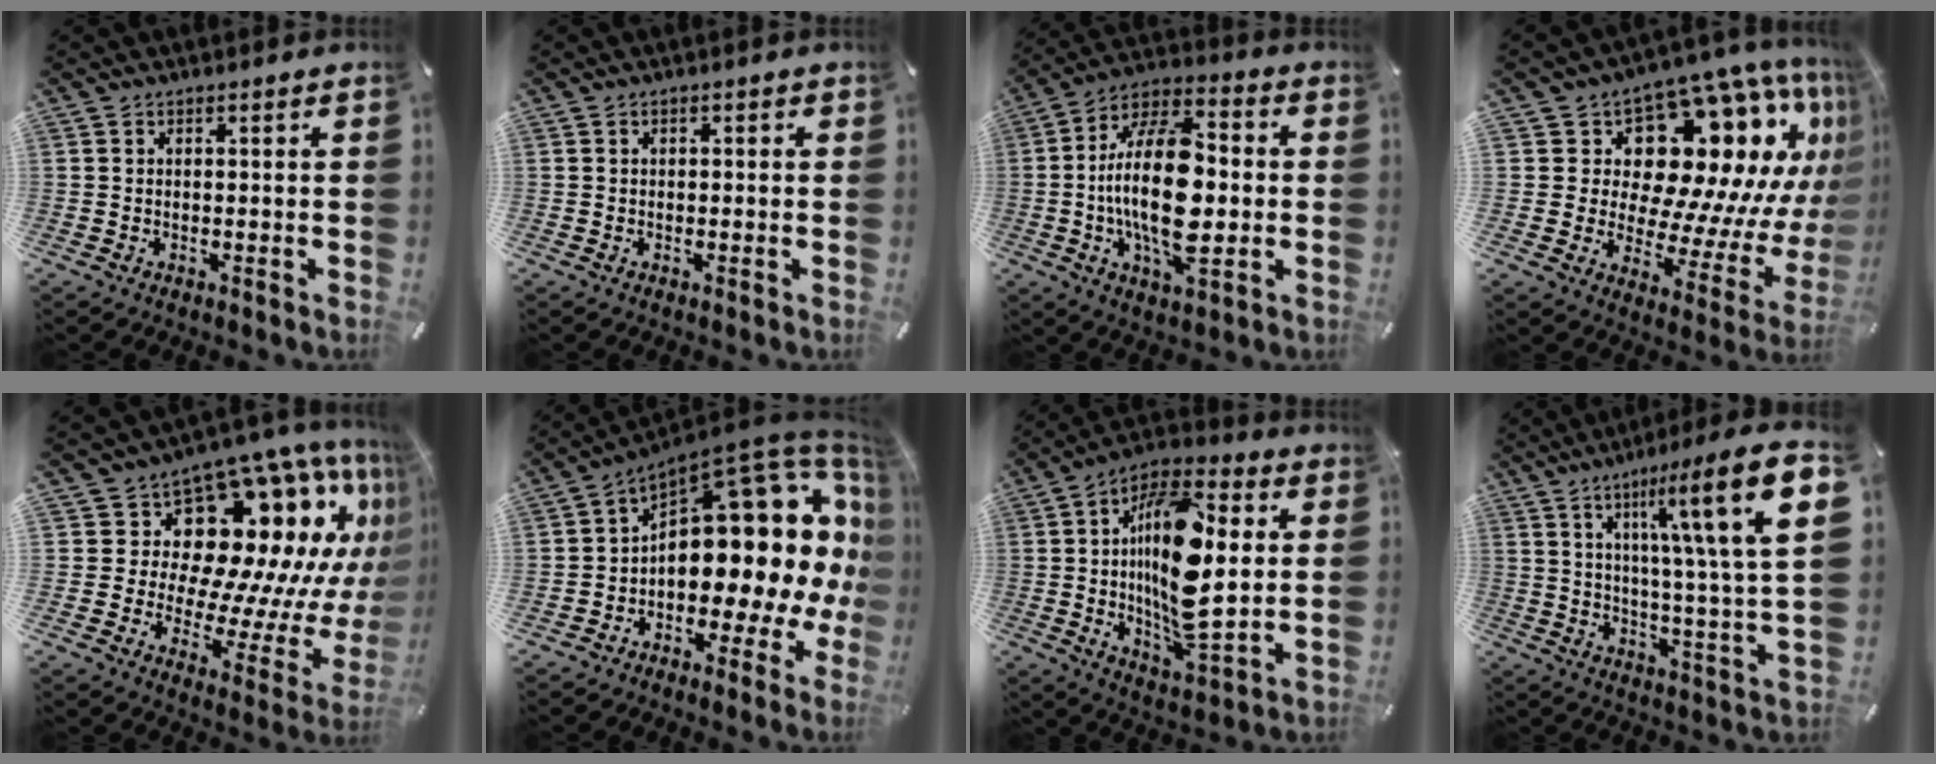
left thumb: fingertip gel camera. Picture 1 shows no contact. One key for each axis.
{"total": 0.5, "fx": 0.0, "fy": 0.5, "fz": 0.2, "tx": -0.003, "ty": 0.003, "tz": -0.001}
{"total": 20.2, "fx": -1.3, "fy": 9.8, "fz": 17.7, "tx": -0.350, "ty": -0.007, "tz": -0.026}
{"total": 18.2, "fx": 9.2, "fy": 11.3, "fz": 10.9, "tx": -0.154, "ty": -0.109, "tz": 0.167}
{"total": 19.2, "fx": 9.0, "fy": 12.0, "fz": 12.1, "tx": -0.172, "ty": -0.109, "tz": 0.170}
{"total": 21.0, "fx": 4.4, "fy": 11.6, "fz": 16.9, "tx": -0.239, "ty": -0.071, "tz": 0.082}
{"total": 20.0, "fx": 1.9, "fy": 9.5, "fz": 17.5, "tx": -0.317, "ty": -0.009, "tz": 0.028}
{"total": 19.8, "fx": 8.5, "fy": 3.0, "fz": 17.6, "tx": -0.264, "ty": -0.040, "tz": 0.111}